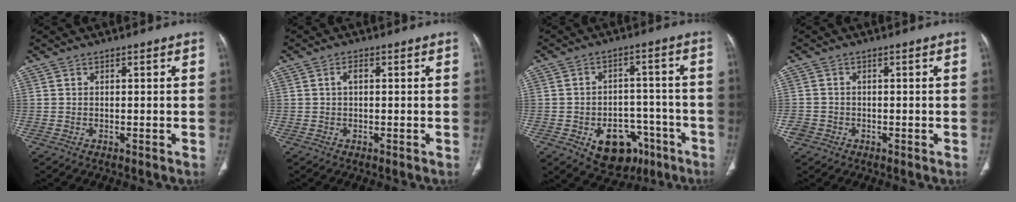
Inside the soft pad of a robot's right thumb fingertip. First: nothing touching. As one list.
[{"total": 1.6, "force": [0.2, 0.9, 1.3], "torque": [-0.024, 0.005, 0.002]}, {"total": 12.7, "force": [-6.3, 8.7, 6.7], "torque": [-0.051, 0.042, -0.079]}, {"total": 2.7, "force": [-1.3, 2.3, 0.6], "torque": [-0.008, 0.011, -0.025]}]